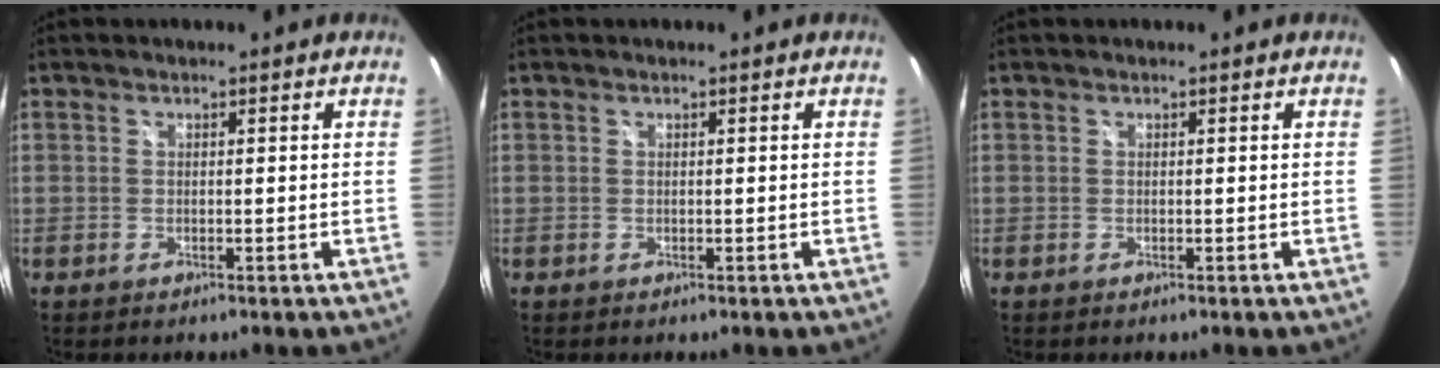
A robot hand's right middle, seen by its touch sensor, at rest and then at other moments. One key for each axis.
{"total": 0.0}
{"total": 0.0}